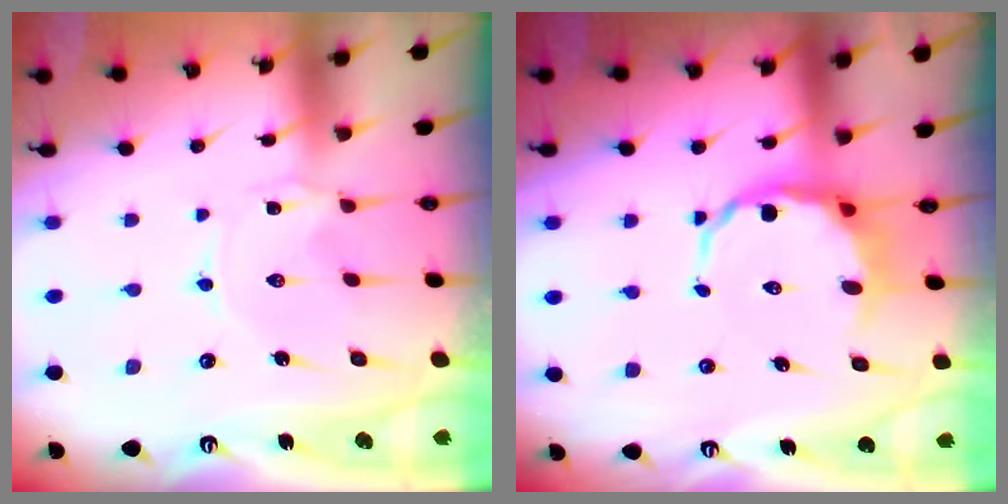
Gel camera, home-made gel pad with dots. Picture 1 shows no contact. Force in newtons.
{"total": 8.4, "press": 8.0, "slide": 2.5}